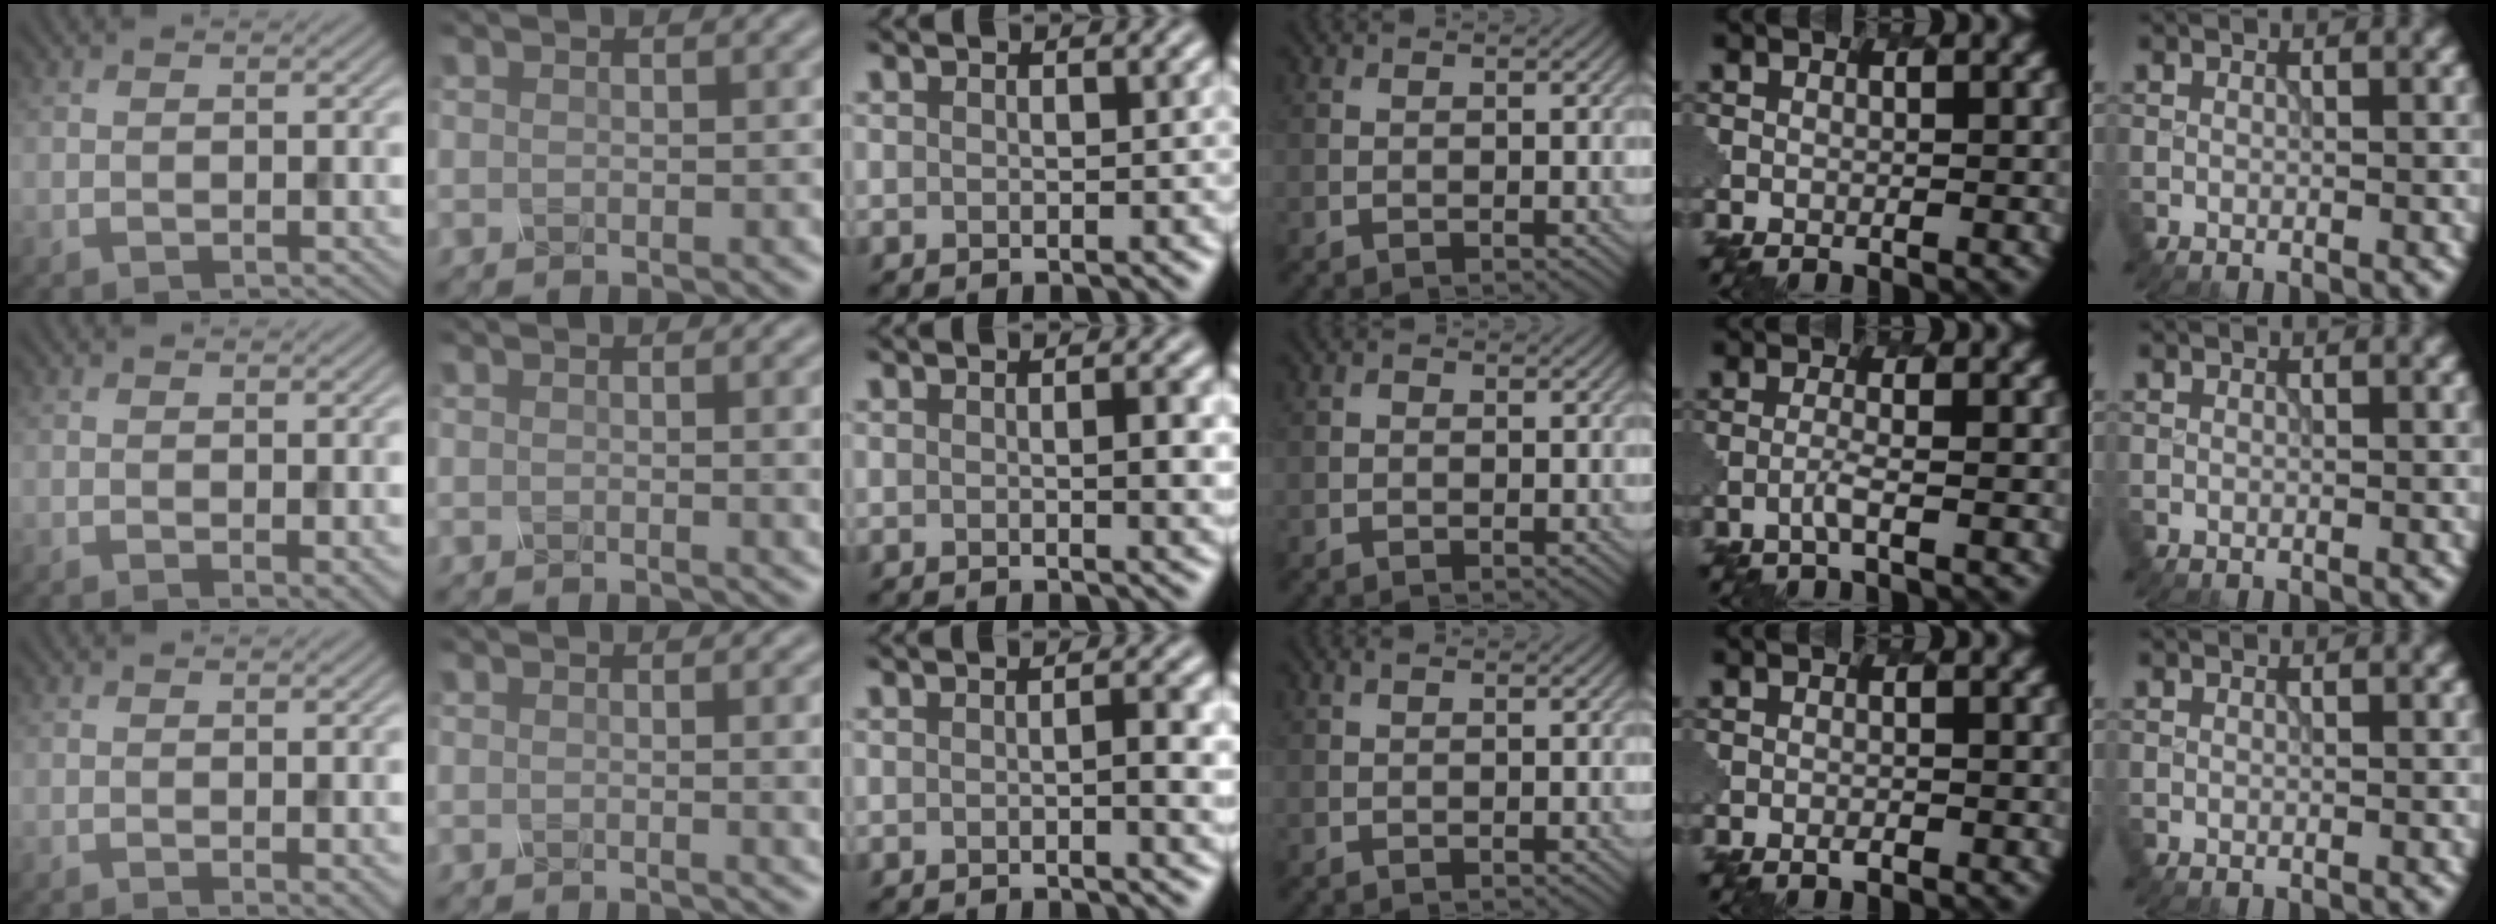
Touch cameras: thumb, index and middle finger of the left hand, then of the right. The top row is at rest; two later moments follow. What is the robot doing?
{"motion": "unscrew", "object": "spray bottle"}